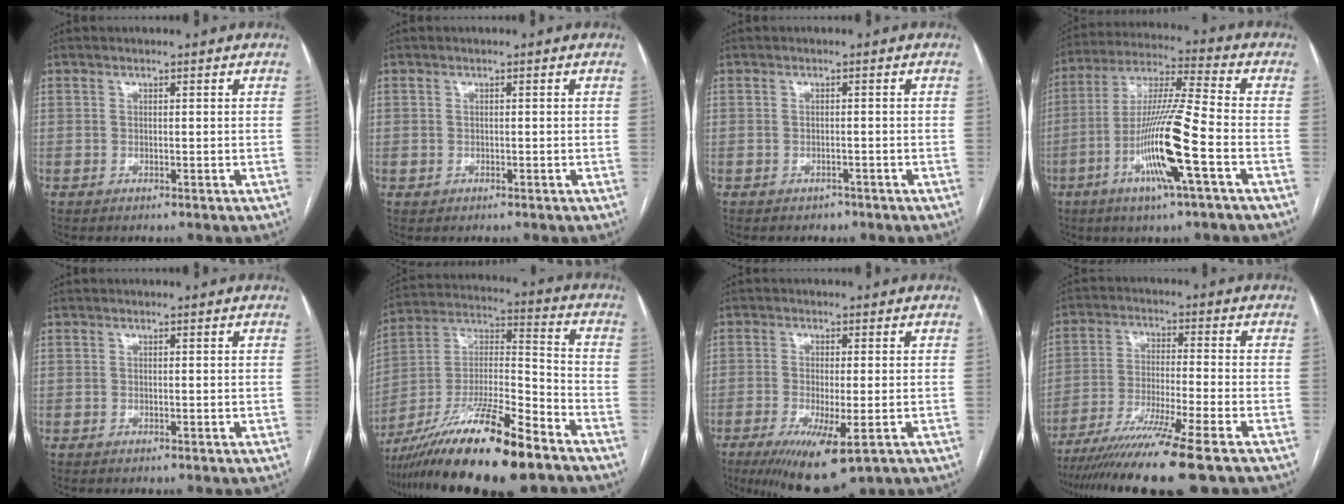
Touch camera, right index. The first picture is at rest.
{"total": 0.8, "force": [-0.2, 0.8, 0.0], "torque": [0.001, 0.005, -0.004]}
{"total": 1.5, "force": [-1.2, 0.9, 0.2], "torque": [-0.010, 0.001, -0.015]}
{"total": 14.8, "force": [-5.3, -0.3, 13.8], "torque": [-0.274, -0.007, -0.104]}
{"total": 0.0}
{"total": 20.8, "force": [-14.5, 2.4, 14.7], "torque": [-0.281, -0.023, -0.258]}
{"total": 10.0, "force": [-5.0, 2.0, 8.4], "torque": [-0.140, -0.028, -0.076]}
{"total": 14.6, "force": [-11.1, -1.4, 9.4], "torque": [-0.170, -0.046, -0.185]}